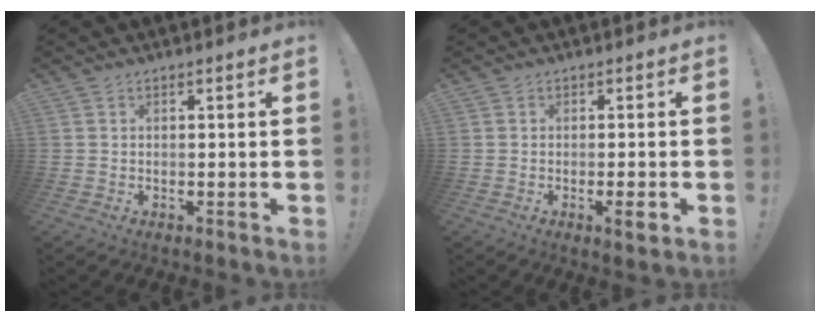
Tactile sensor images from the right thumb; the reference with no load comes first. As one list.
[{"total": 3.2, "force": [-1.4, 0.1, 2.8], "torque": [-0.045, -0.002, -0.022]}]